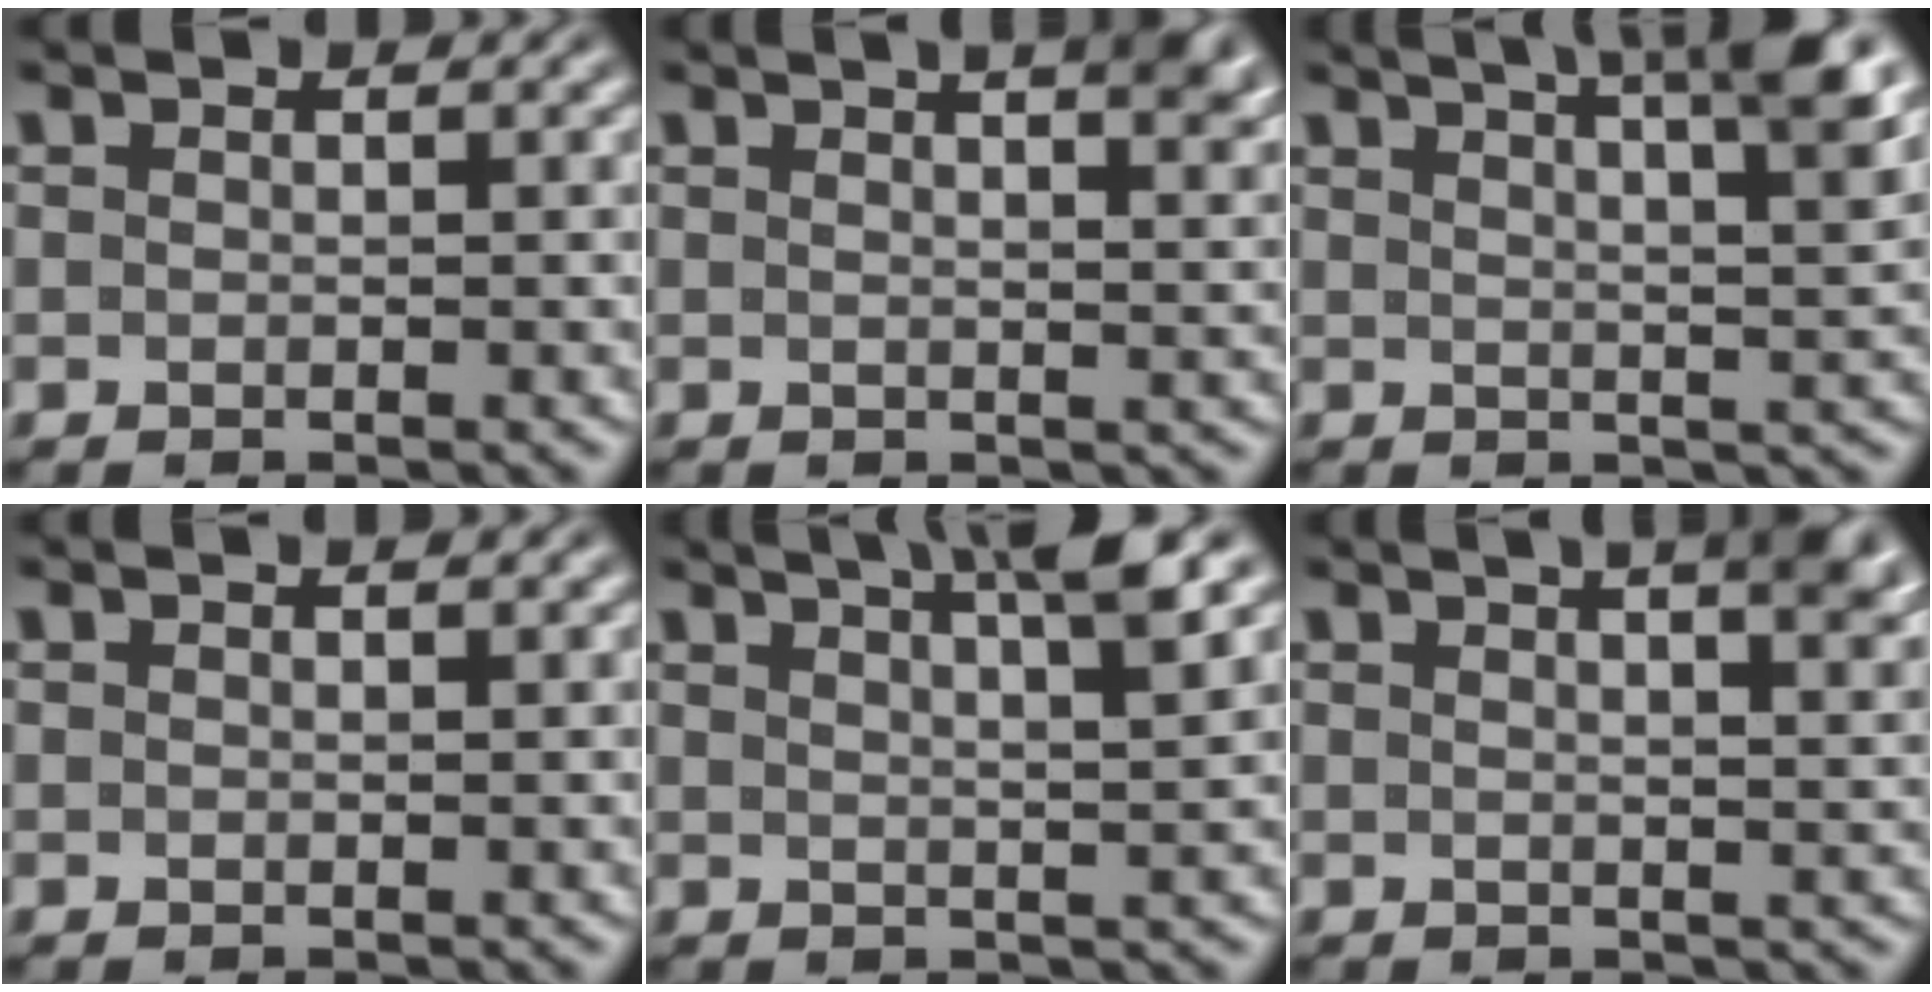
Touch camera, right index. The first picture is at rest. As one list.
[{"total": 6.1, "force": [3.3, 1.3, 4.9], "torque": [-0.044, 0.011, 0.047]}, {"total": 8.8, "force": [5.4, 2.3, 6.5], "torque": [-0.066, 0.020, 0.075]}, {"total": 0.0}, {"total": 6.3, "force": [4.4, 0.9, 4.5], "torque": [-0.052, 0.013, 0.065]}, {"total": 8.8, "force": [4.7, 2.9, 6.9], "torque": [-0.065, 0.023, 0.063]}]